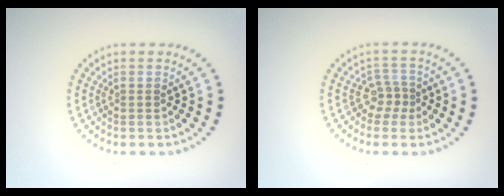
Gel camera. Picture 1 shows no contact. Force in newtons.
{"total": 2.0, "press": 1.4, "slide": 1.4}